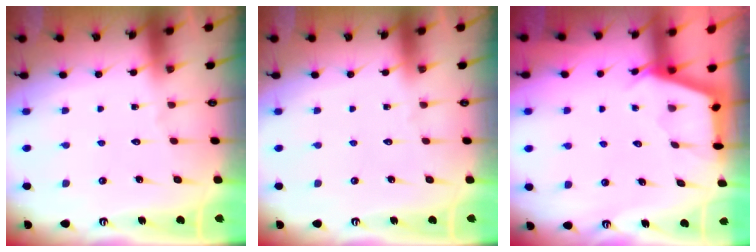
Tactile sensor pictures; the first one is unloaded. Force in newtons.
{"total": 0.0}
{"total": 2.9, "press": 2.9, "slide": 0.3}